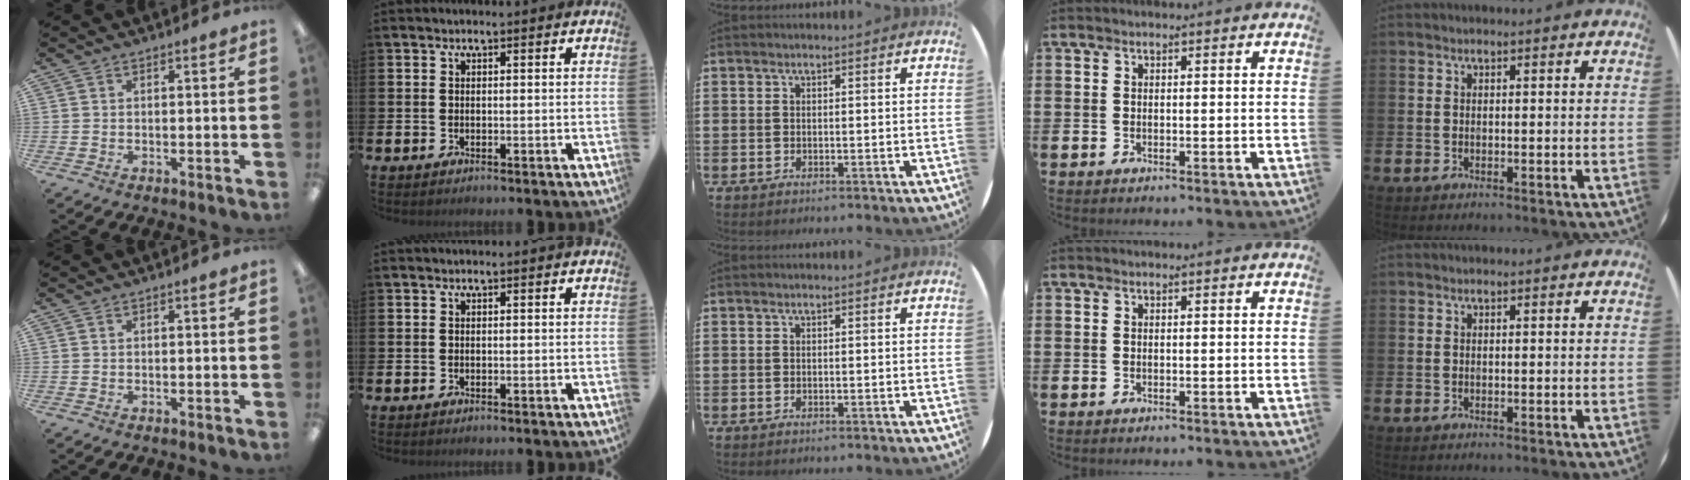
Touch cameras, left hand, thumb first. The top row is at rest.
{}